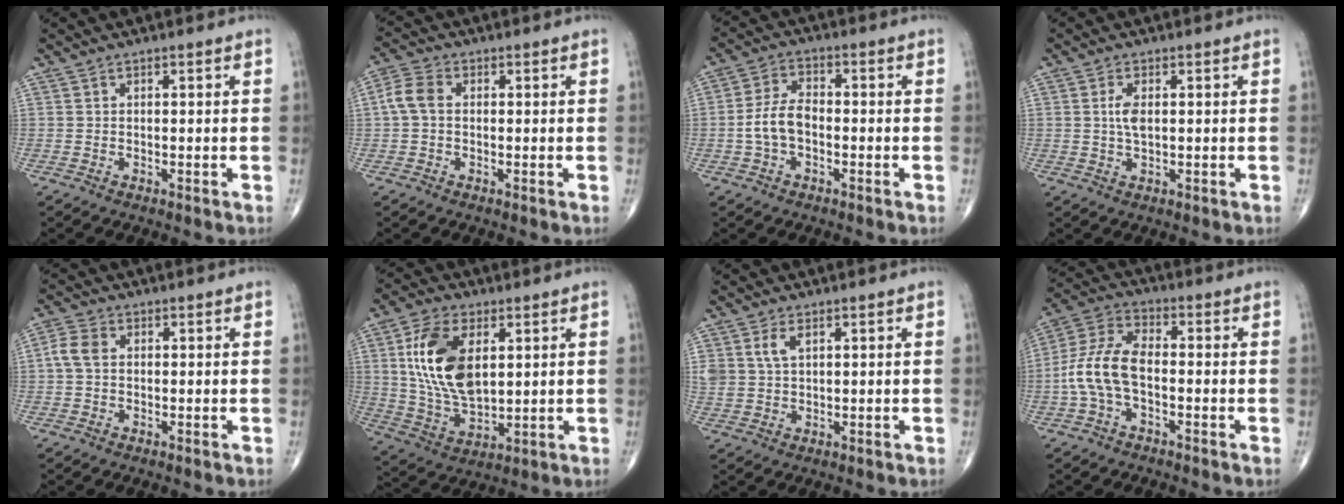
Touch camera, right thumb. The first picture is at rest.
{"total": 4.8, "force": [0.2, 3.3, 3.4], "torque": [-0.076, 0.014, -0.002]}
{"total": 6.5, "force": [-1.4, 3.8, 5.1], "torque": [-0.105, 0.023, -0.033]}
{"total": 3.2, "force": [0.4, 1.4, 2.8], "torque": [-0.058, -0.001, 0.008]}
{"total": 4.1, "force": [0.4, 2.9, 2.9], "torque": [-0.066, 0.012, 0.002]}
{"total": 16.2, "force": [4.0, 8.9, 12.9], "torque": [-0.238, -0.013, 0.081]}
{"total": 4.4, "force": [1.9, 2.6, 3.1], "torque": [-0.060, -0.004, 0.042]}
{"total": 10.5, "force": [-1.9, 5.6, 8.6], "torque": [-0.187, 0.036, -0.045]}